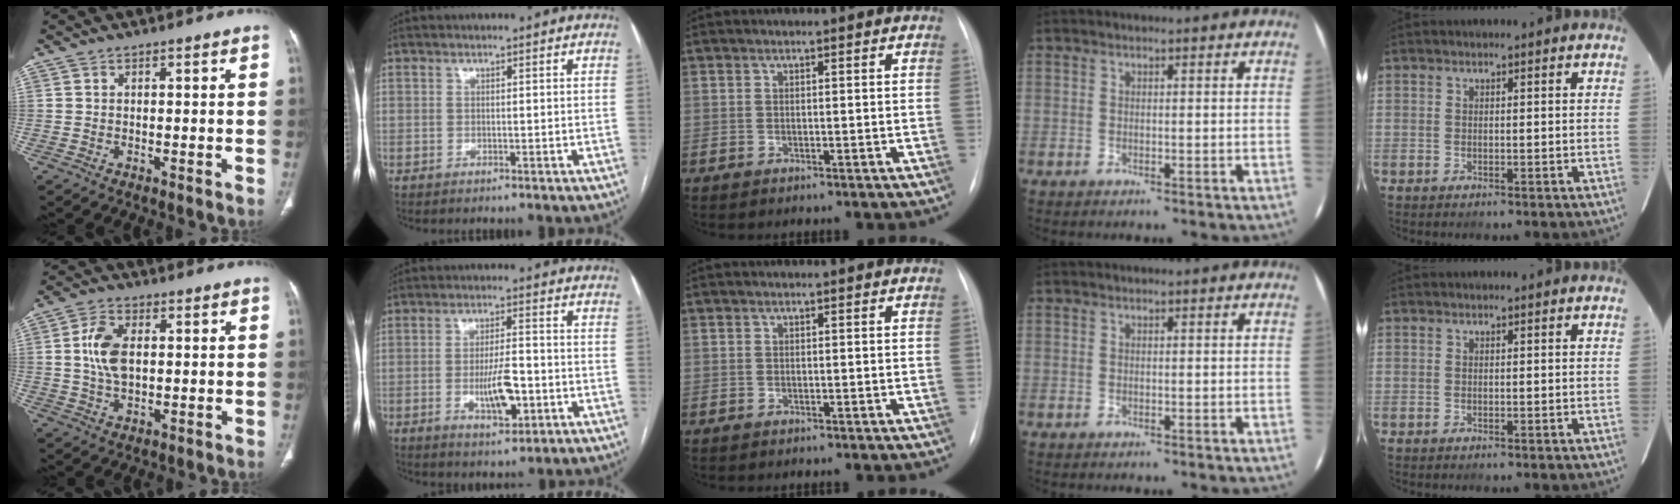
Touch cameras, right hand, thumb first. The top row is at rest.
{"thumb": {"total": 8.0, "force": [0.9, 4.7, 6.4], "torque": [-0.127, 0.002, 0.018]}, "index": {"total": 7.1, "force": [-2.0, 2.2, 6.5], "torque": [-0.117, -0.003, -0.029]}}